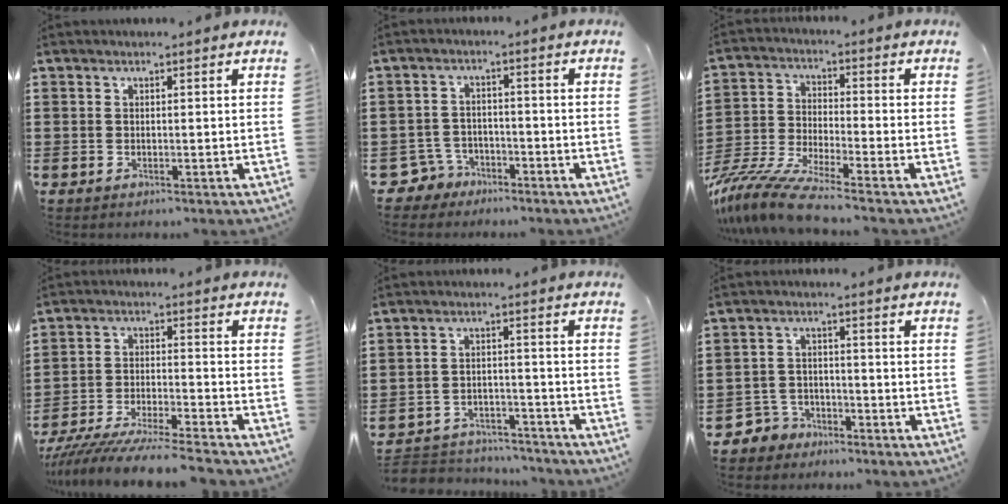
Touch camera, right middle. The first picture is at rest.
{"total": 3.8, "force": [-3.2, 2.0, 0.6], "torque": [-0.042, -0.004, -0.073]}
{"total": 8.4, "force": [-7.5, 0.2, 3.7], "torque": [-0.091, -0.011, -0.152]}
{"total": 7.7, "force": [-7.4, 0.0, 2.2], "torque": [-0.043, -0.003, -0.143]}
{"total": 4.3, "force": [-4.3, 0.9, 0.0], "torque": [-0.013, 0.004, -0.092]}
{"total": 3.6, "force": [-3.2, 1.6, 0.1], "torque": [-0.021, 0.000, -0.070]}